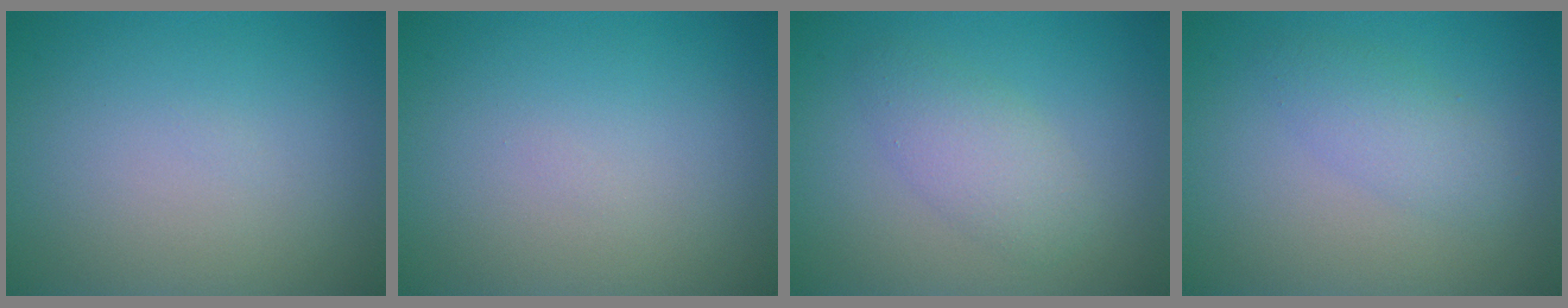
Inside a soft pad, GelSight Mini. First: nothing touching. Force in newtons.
{"total": 0.0}
{"total": 2.7, "press": 2.7, "slide": 0.1}
{"total": 2.2, "press": 2.2, "slide": 0.1}